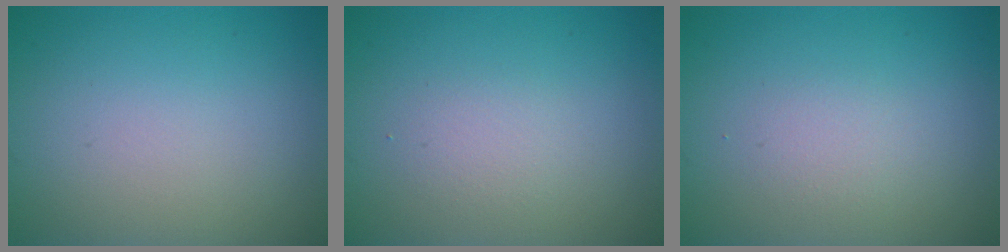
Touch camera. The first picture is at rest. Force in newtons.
{"total": 1.3, "press": 1.3, "slide": 0.0}
{"total": 1.2, "press": 1.2, "slide": 0.1}